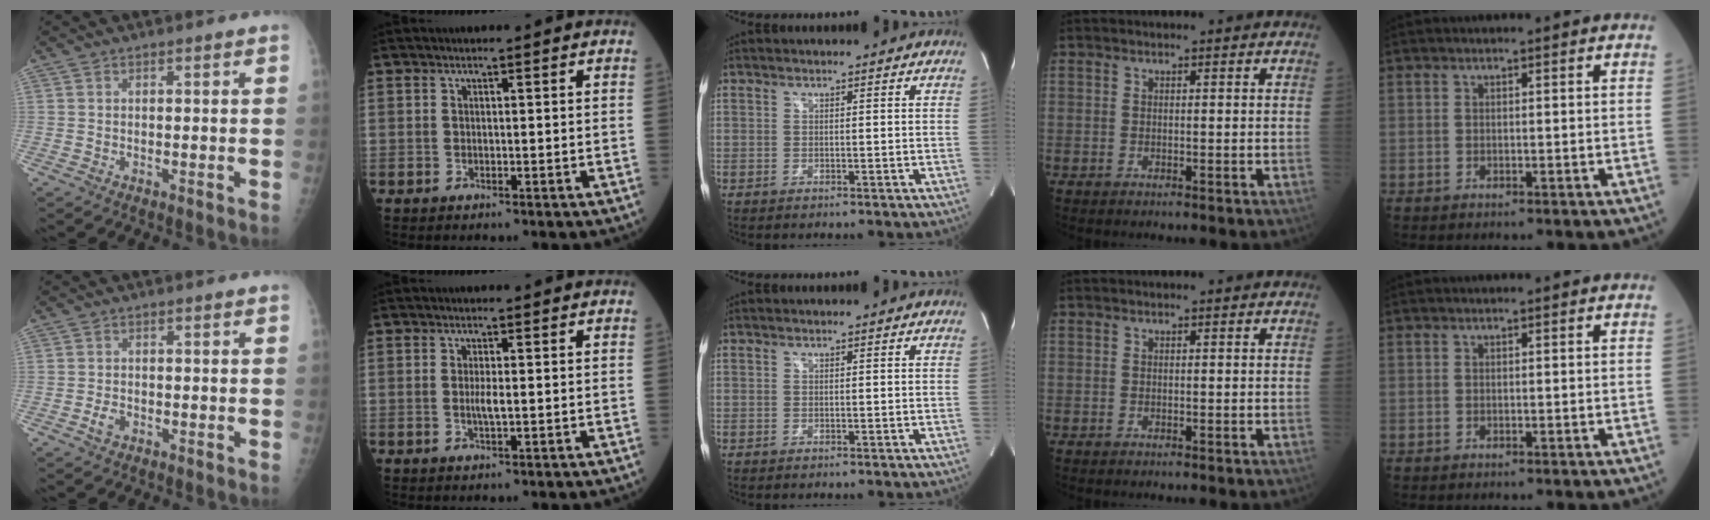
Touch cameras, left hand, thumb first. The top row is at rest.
{"thumb": {"total": 1.7, "force": [-0.7, 1.1, 1.1], "torque": [-0.021, 0.003, -0.013]}, "index": {"total": 1.8, "force": [-0.2, 0.2, 1.8], "torque": [-0.039, -0.003, -0.003]}}